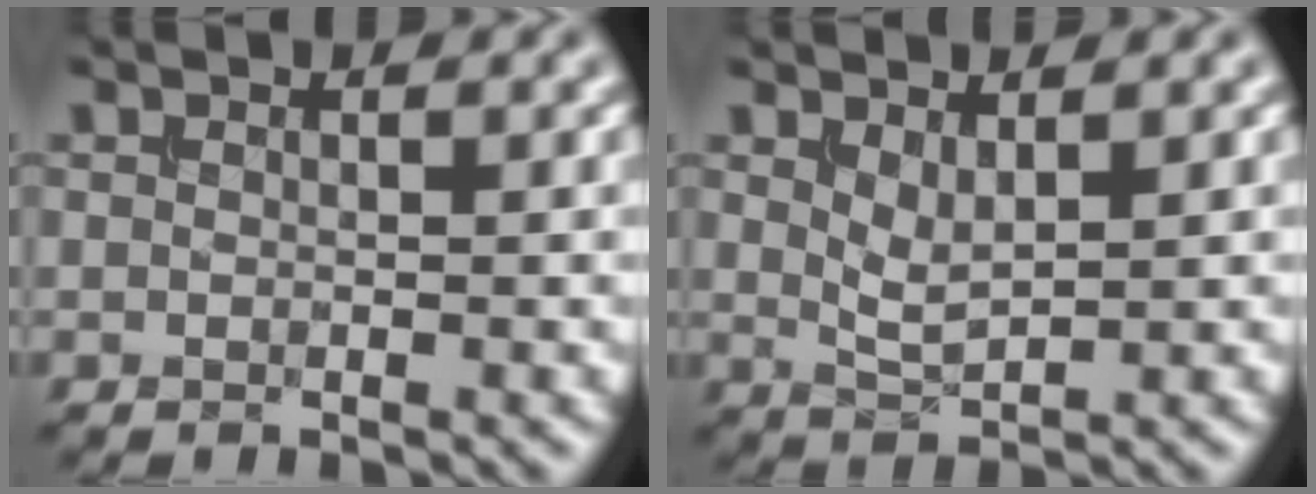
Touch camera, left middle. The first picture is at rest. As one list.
[{"total": 1.9, "force": [0.9, 0.6, 1.5], "torque": [-0.038, -0.005, 0.023]}]